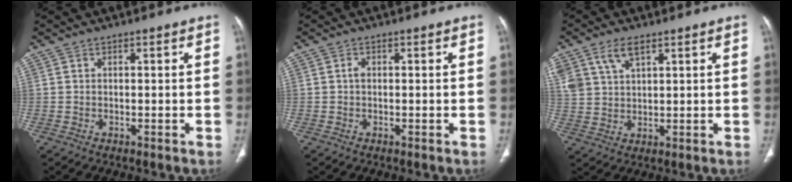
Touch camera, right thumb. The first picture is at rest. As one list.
[{"total": 0.9, "force": [0.0, 0.6, 0.7], "torque": [-0.009, 0.003, -0.004]}, {"total": 7.1, "force": [4.1, 3.8, 4.4], "torque": [-0.083, -0.007, 0.088]}]